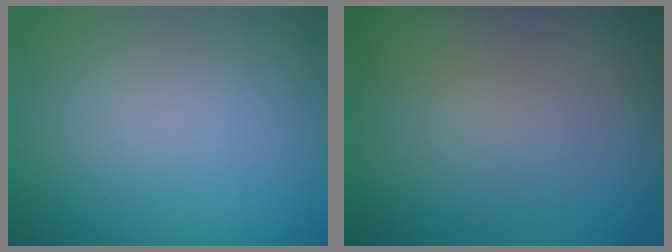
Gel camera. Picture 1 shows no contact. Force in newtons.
{"total": 0.0}